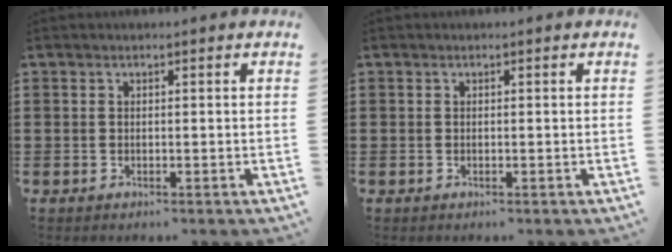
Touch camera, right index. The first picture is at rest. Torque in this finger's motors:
{"motor_torque": [0.78, 1.36, -0.01, 0.00]}